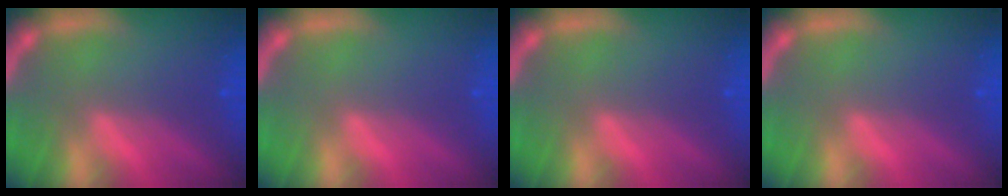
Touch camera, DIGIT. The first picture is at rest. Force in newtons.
{"total": 0.0}
{"total": 0.0}
{"total": 0.0}